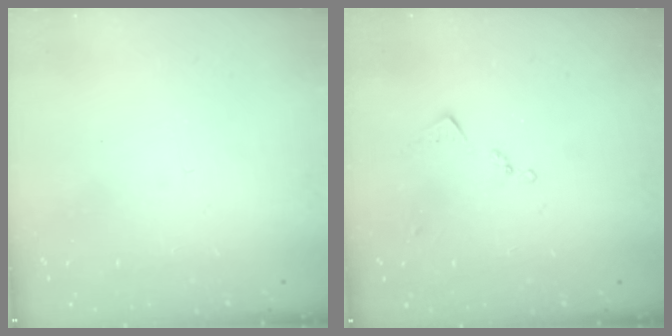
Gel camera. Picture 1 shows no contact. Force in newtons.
{"total": 9.3, "press": 9.3, "slide": 1.0}